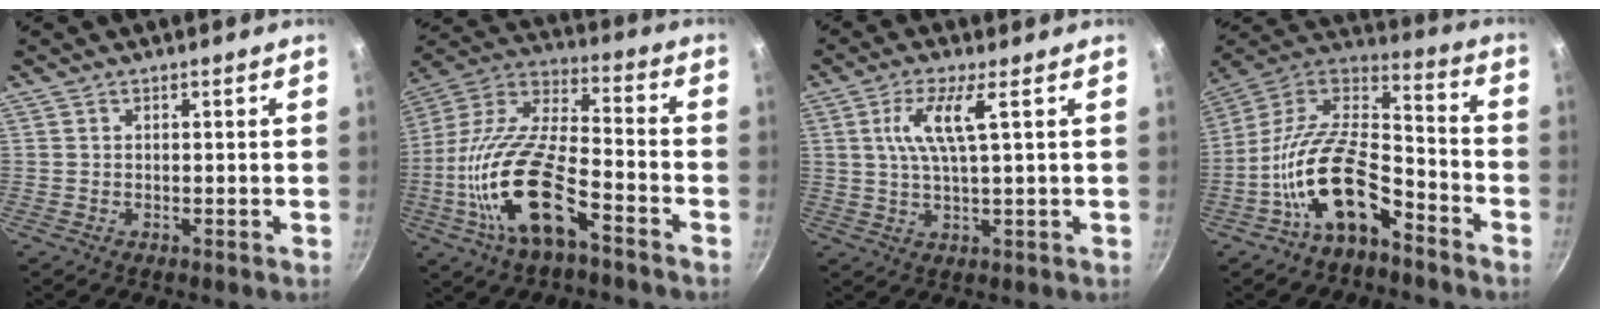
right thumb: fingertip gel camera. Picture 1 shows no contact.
{"total": 21.2, "force": [-8.3, 8.4, 17.6], "torque": [-0.367, 0.049, -0.152]}
{"total": 6.9, "force": [2.1, 1.0, 6.5], "torque": [-0.151, -0.002, 0.044]}
{"total": 17.1, "force": [-8.7, 7.9, 12.4], "torque": [-0.216, 0.086, -0.162]}